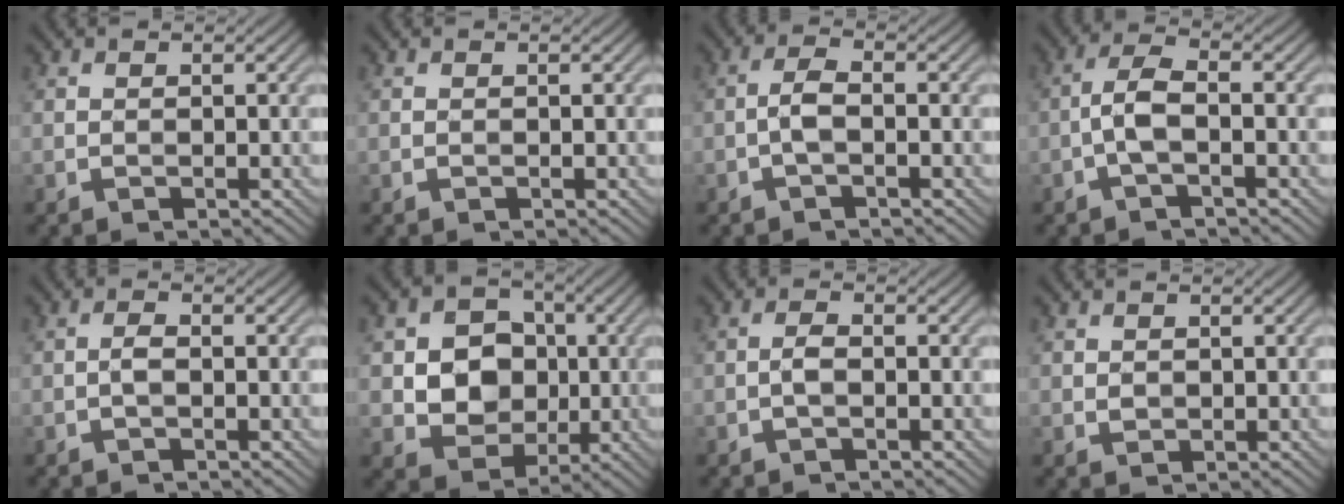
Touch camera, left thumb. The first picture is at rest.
{"total": 0.0}
{"total": 2.6, "force": [-0.9, 0.9, 2.2], "torque": [-0.048, 0.007, -0.023]}
{"total": 3.8, "force": [-1.3, 1.2, 3.3], "torque": [-0.074, 0.008, -0.034]}
{"total": 1.4, "force": [-0.5, 0.5, 1.2], "torque": [-0.025, 0.004, -0.013]}
{"total": 8.4, "force": [-0.3, 7.2, 4.4], "torque": [-0.093, -0.001, -0.021]}
{"total": 1.6, "force": [-0.6, 0.6, 1.4], "torque": [-0.028, 0.005, -0.016]}
{"total": 0.8, "force": [0.1, 0.7, 0.4], "torque": [-0.010, -0.003, 0.004]}